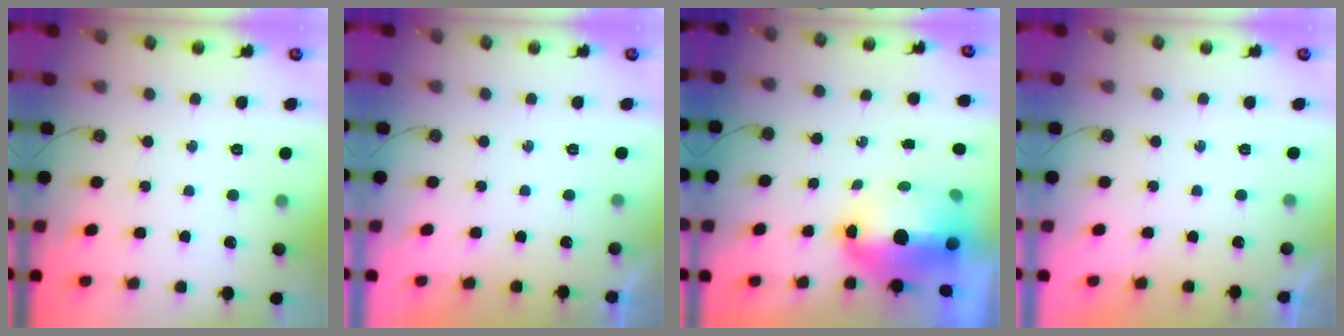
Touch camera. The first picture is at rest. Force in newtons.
{"total": 0.0}
{"total": 15.1, "press": 12.0, "slide": 9.3}
{"total": 0.0}